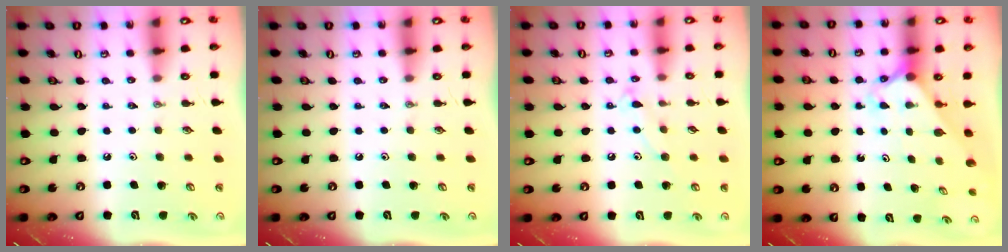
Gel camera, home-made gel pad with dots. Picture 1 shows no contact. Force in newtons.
{"total": 0.0}
{"total": 8.3, "press": 8.2, "slide": 0.6}
{"total": 2.0, "press": 2.0, "slide": 0.2}